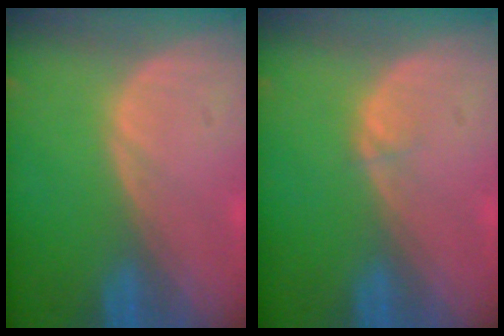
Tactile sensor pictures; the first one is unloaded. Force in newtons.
{"total": 0.5, "press": 0.5, "slide": 0.1}